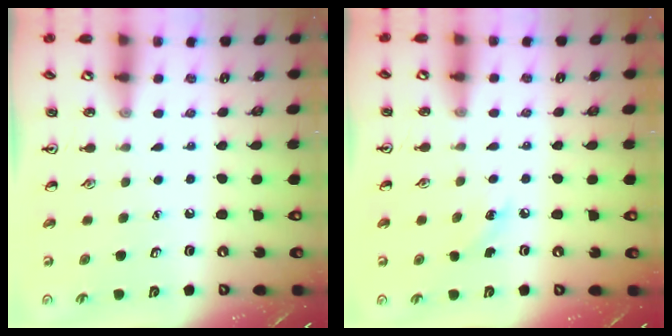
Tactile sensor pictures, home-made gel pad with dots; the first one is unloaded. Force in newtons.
{"total": 5.1, "press": 4.9, "slide": 1.5}